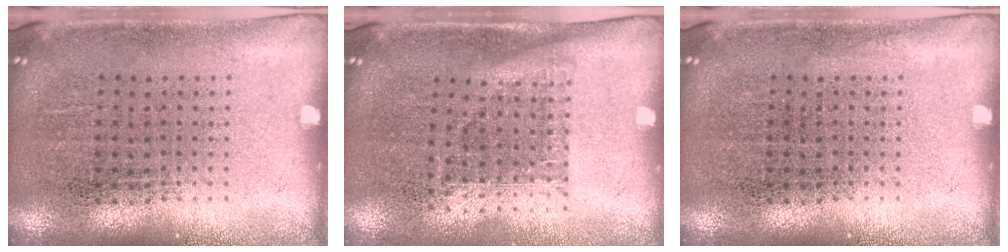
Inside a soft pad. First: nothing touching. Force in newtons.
{"total": 1.1, "press": 0.9, "slide": 0.7}
{"total": 0.0}